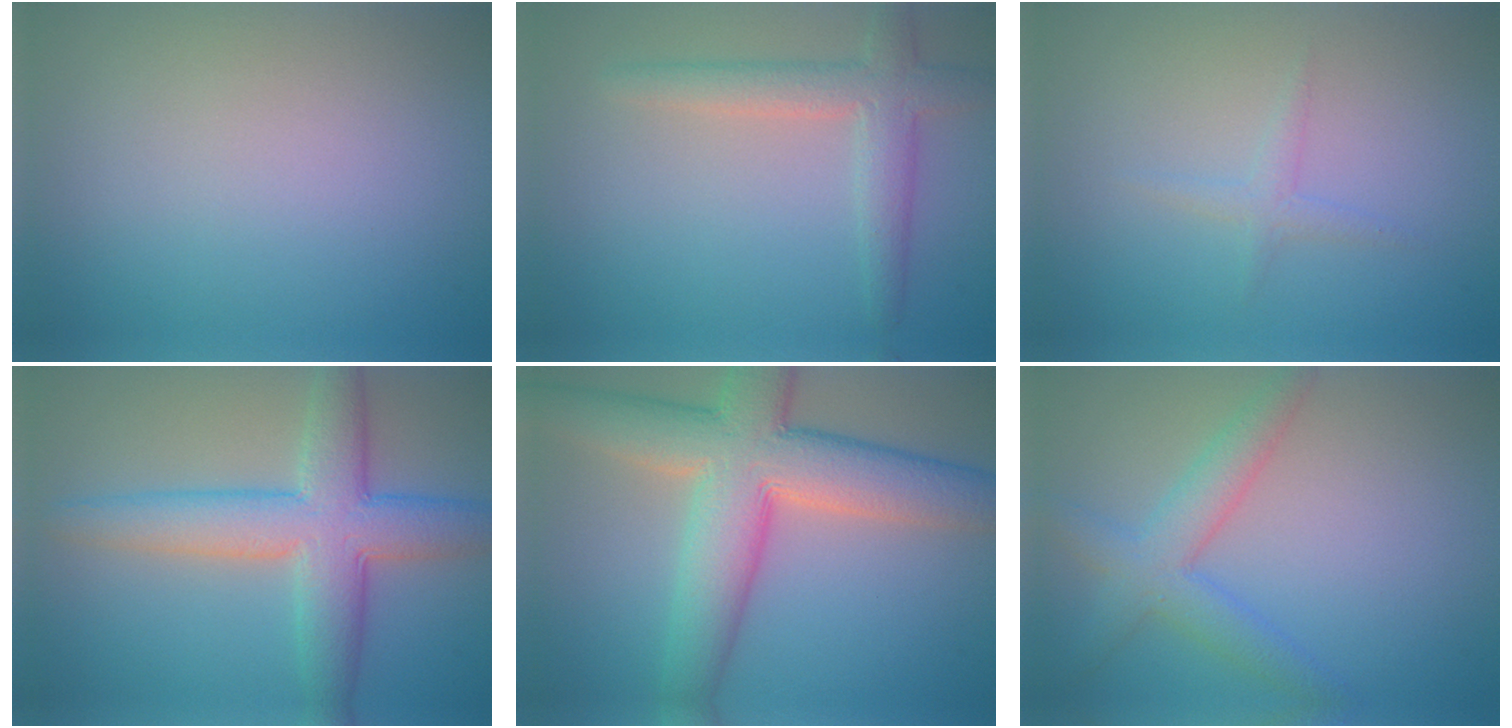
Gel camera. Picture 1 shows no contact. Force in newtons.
{"total": 3.6, "press": 3.6, "slide": 0.2}
{"total": 1.2, "press": 1.2, "slide": 0.1}
{"total": 7.1, "press": 7.1, "slide": 0.2}
{"total": 10.2, "press": 10.2, "slide": 0.8}
{"total": 4.1, "press": 4.1, "slide": 0.2}